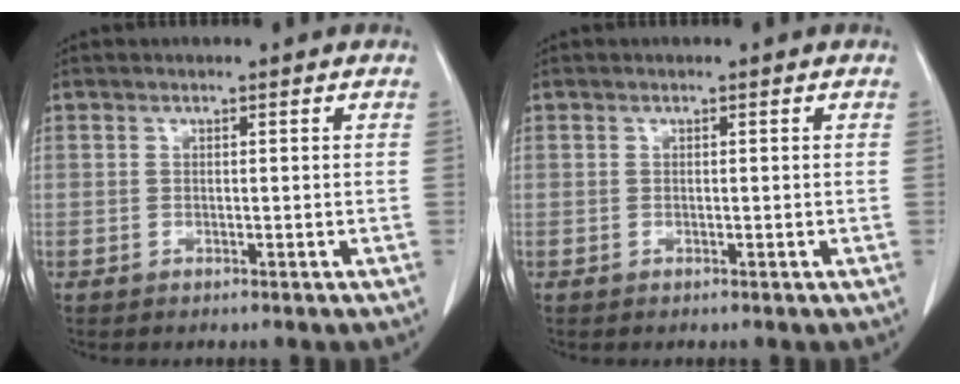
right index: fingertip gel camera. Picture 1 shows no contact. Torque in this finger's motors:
{"motor_torque": [0.00, 0.00, 0.00, 0.00]}